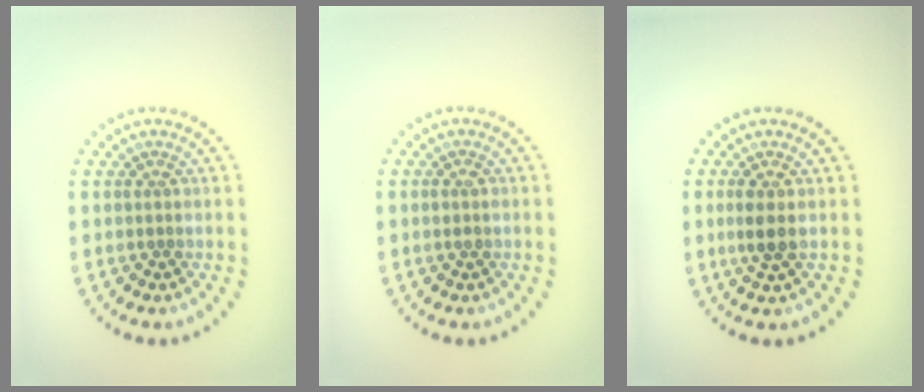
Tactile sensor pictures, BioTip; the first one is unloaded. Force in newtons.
{"total": 0.9, "press": 0.9, "slide": 0.2}
{"total": 1.9, "press": 1.8, "slide": 0.7}